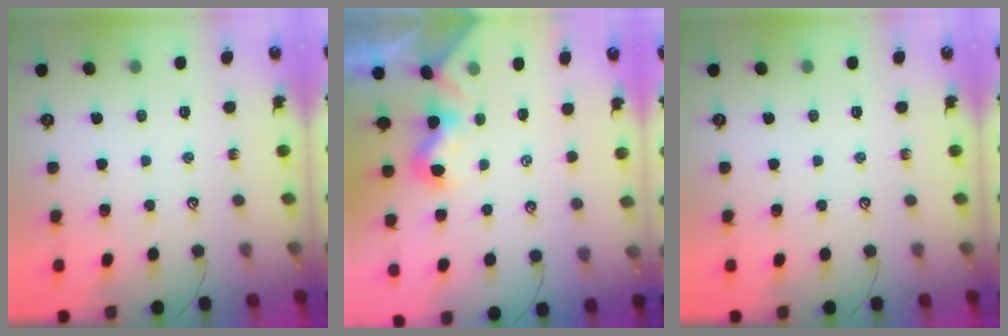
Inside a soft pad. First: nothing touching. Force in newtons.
{"total": 1.0, "press": 0.8, "slide": 0.6}
{"total": 0.0}